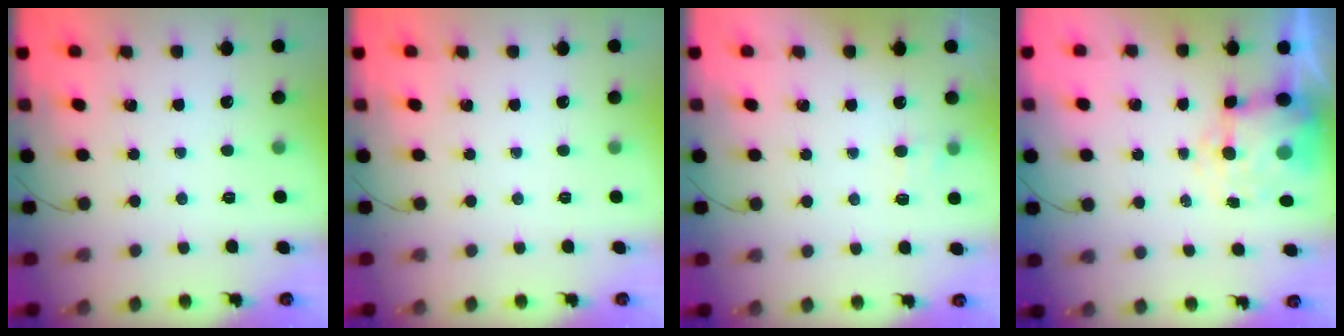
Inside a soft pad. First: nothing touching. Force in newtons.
{"total": 0.0}
{"total": 6.7, "press": 6.5, "slide": 1.6}
{"total": 8.9, "press": 8.7, "slide": 1.6}